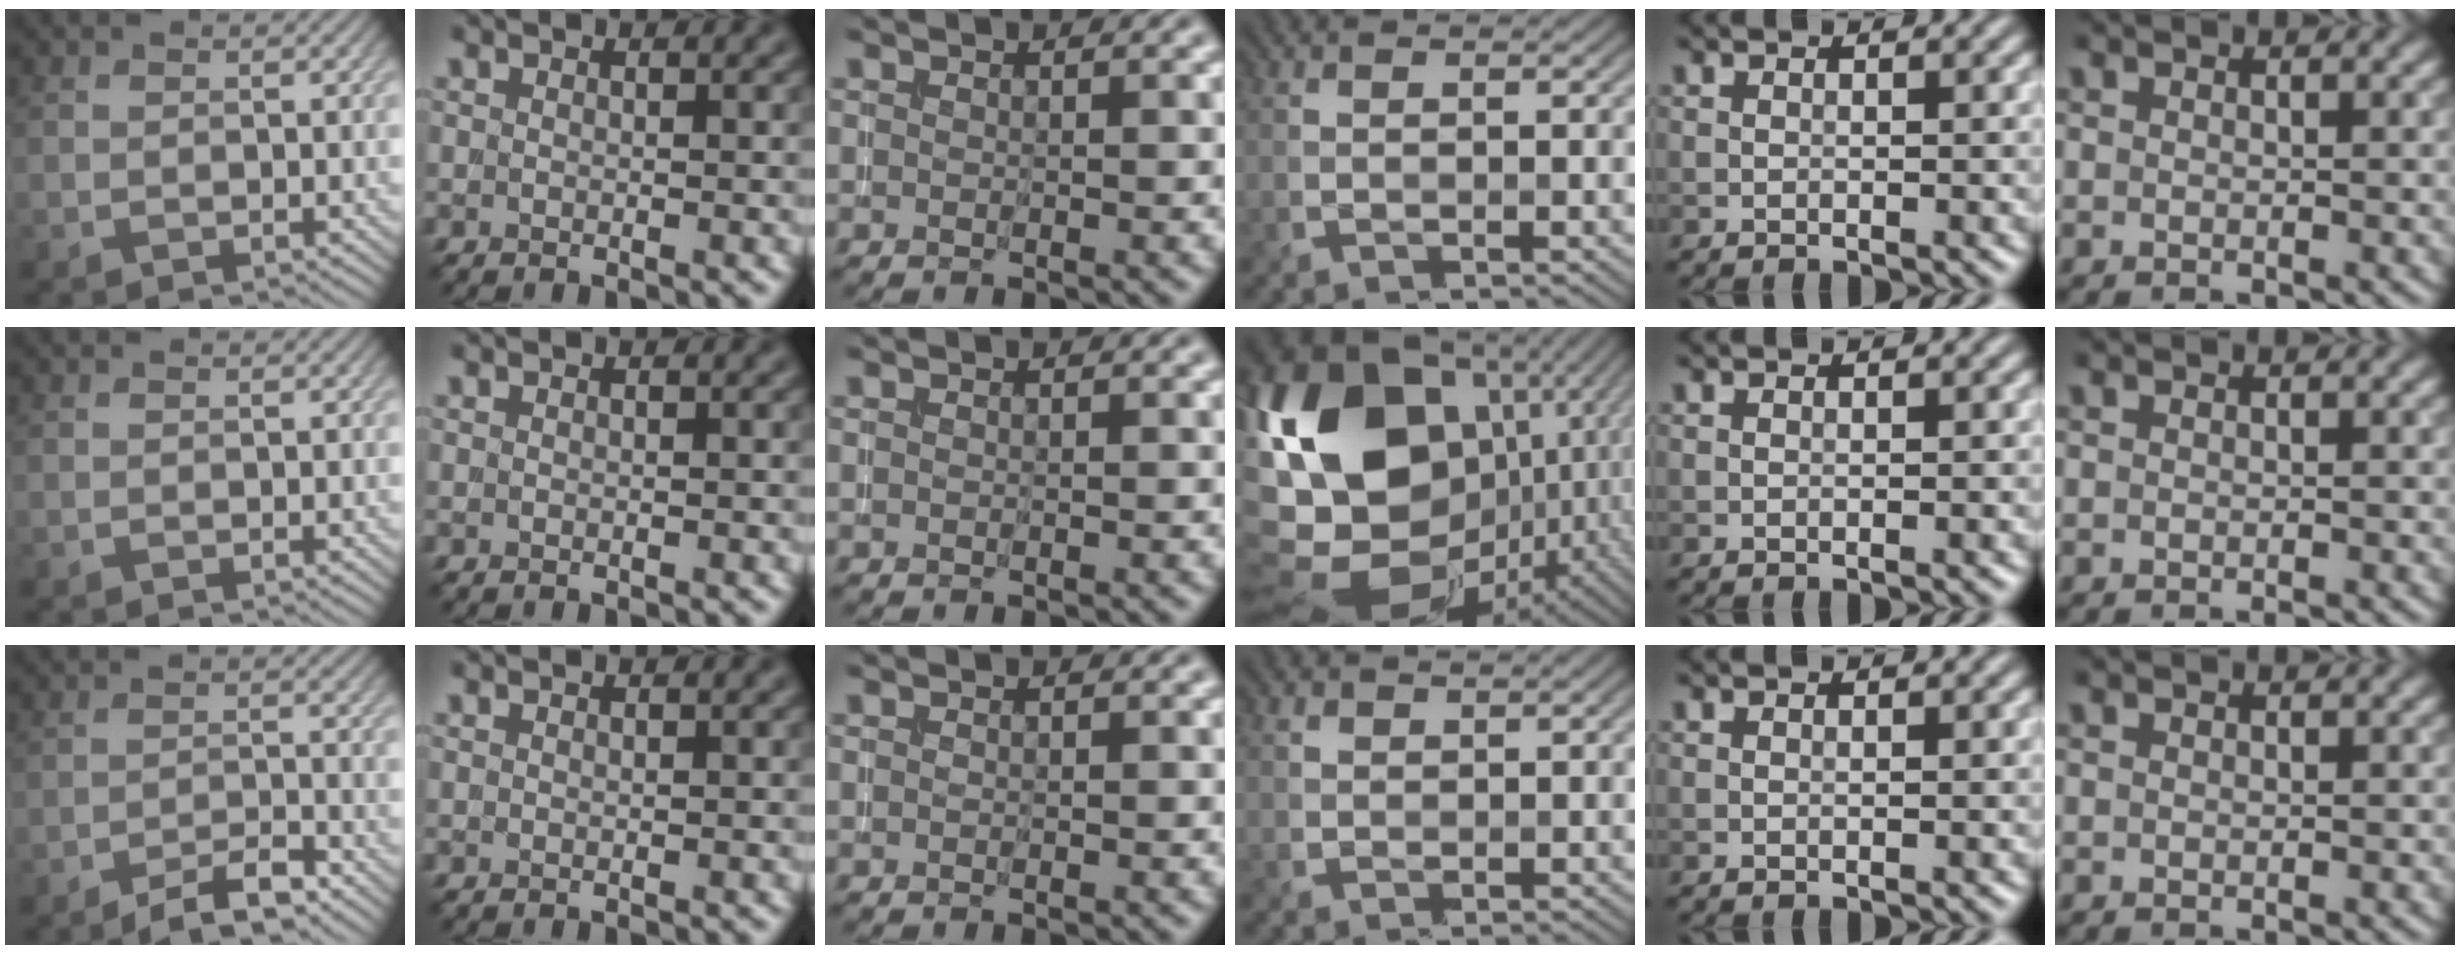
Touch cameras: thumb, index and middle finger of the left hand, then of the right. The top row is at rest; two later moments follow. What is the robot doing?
{"motion": "extract", "object": "backpack"}